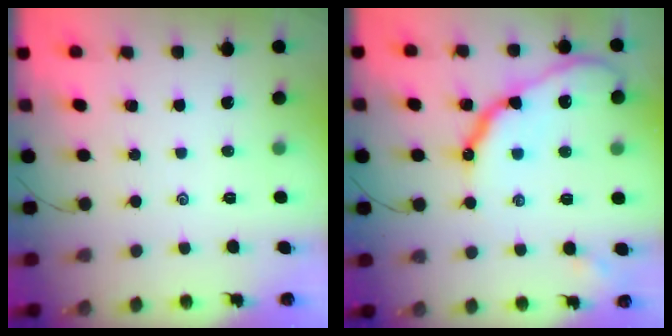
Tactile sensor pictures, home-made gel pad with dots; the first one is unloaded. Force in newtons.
{"total": 15.6, "press": 15.5, "slide": 1.6}